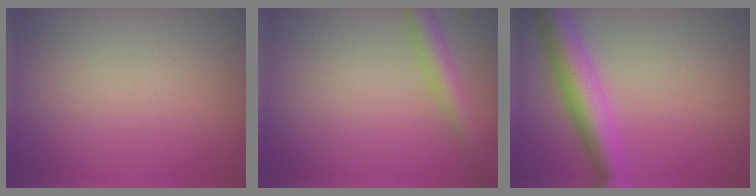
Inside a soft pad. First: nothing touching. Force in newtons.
{"total": 3.4, "press": 3.4, "slide": 0.2}
{"total": 6.2, "press": 6.2, "slide": 0.1}